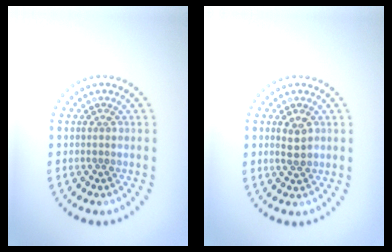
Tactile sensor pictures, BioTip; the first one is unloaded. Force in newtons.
{"total": 1.8, "press": 1.8, "slide": 0.1}